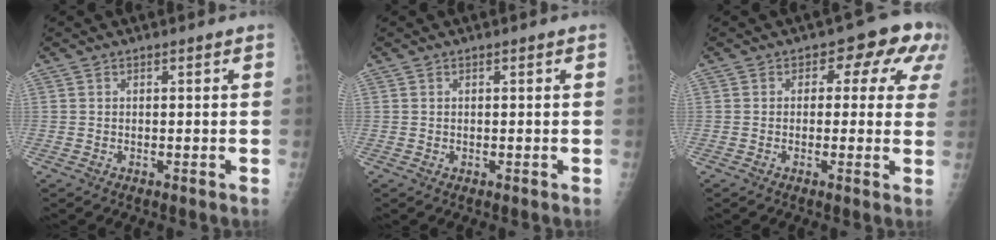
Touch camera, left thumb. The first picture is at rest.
{"total": 0.0}
{"total": 8.2, "force": [2.6, 5.2, 5.8], "torque": [-0.006, 0.010, 0.017]}